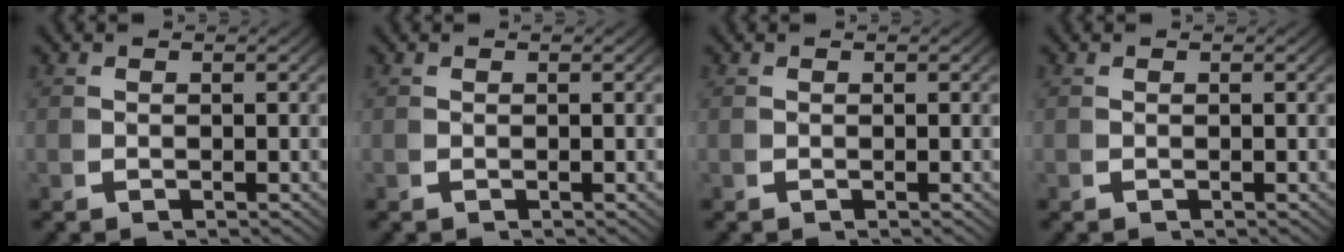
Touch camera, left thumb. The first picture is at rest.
{"total": 0.0}
{"total": 0.0}
{"total": 0.0}